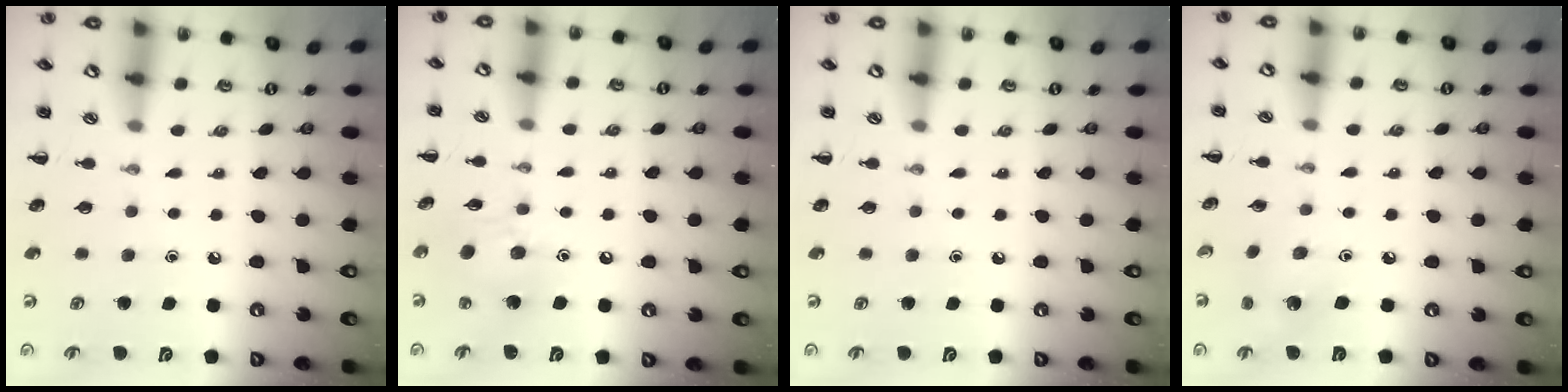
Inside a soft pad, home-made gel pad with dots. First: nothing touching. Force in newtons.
{"total": 11.2, "press": 10.9, "slide": 2.4}
{"total": 0.0}
{"total": 2.6, "press": 2.6, "slide": 0.5}